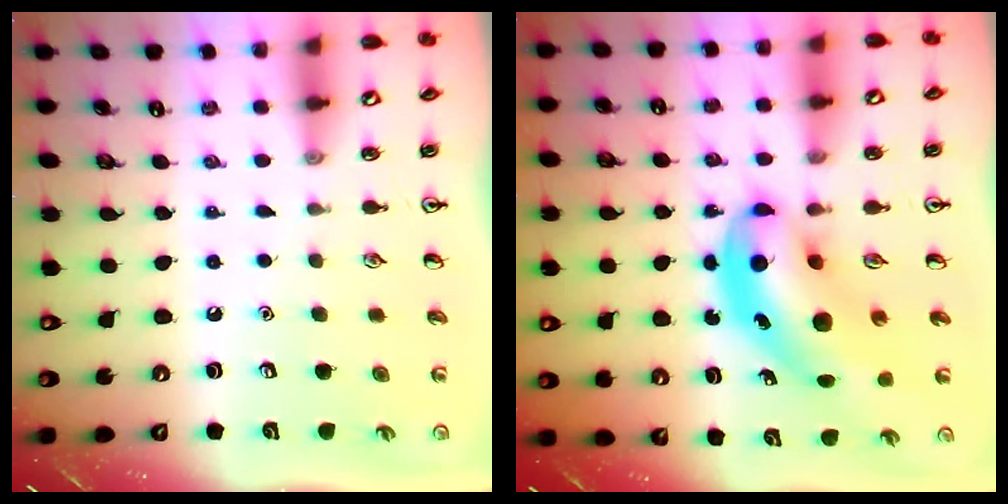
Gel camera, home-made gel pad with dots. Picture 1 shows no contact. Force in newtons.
{"total": 10.7, "press": 10.2, "slide": 3.3}